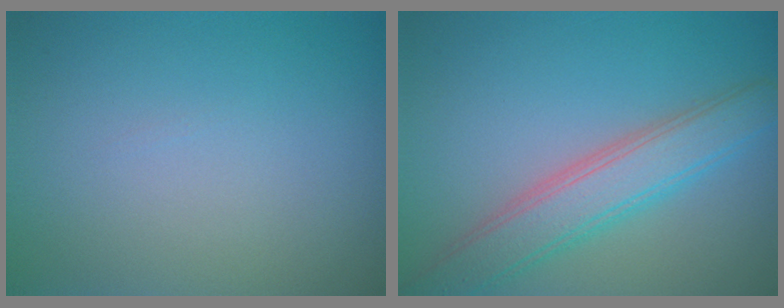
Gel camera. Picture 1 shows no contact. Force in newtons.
{"total": 5.0, "press": 5.0, "slide": 0.5}